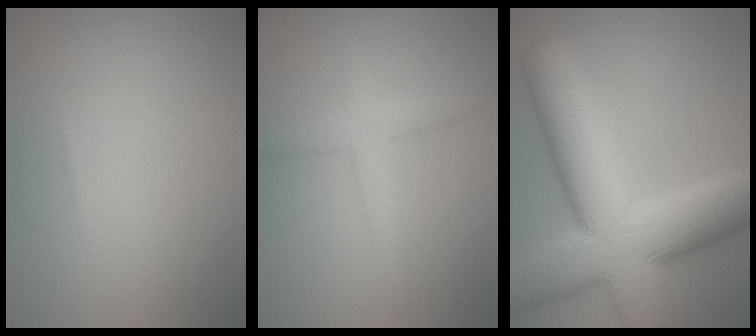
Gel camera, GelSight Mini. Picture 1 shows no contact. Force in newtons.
{"total": 2.8, "press": 2.7, "slide": 0.2}
{"total": 14.0, "press": 14.0, "slide": 0.7}